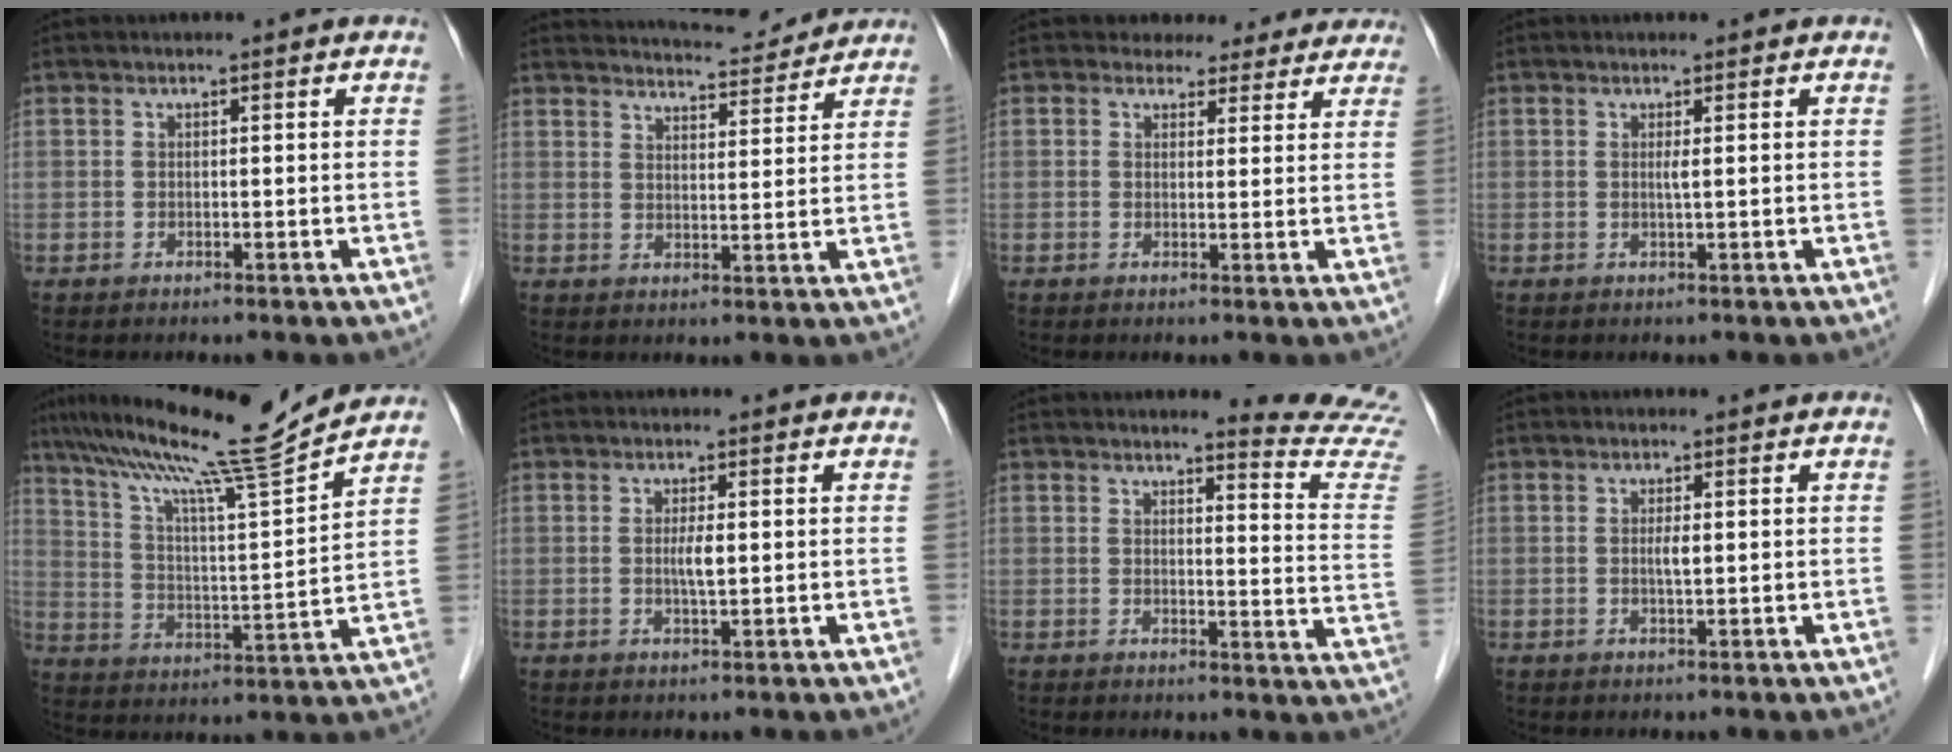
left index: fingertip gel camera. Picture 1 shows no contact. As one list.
[{"total": 8.7, "force": [8.6, 0.9, 1.2], "torque": [-0.021, 0.006, 0.115]}, {"total": 7.8, "force": [6.9, 3.7, 0.7], "torque": [0.018, 0.005, 0.061]}, {"total": 0.8, "force": [0.2, -0.2, 0.8], "torque": [-0.018, -0.001, 0.003]}, {"total": 16.7, "force": [14.5, -2.0, 8.1], "torque": [-0.144, -0.012, 0.232]}, {"total": 2.3, "force": [0.1, 0.3, 2.2], "torque": [-0.045, -0.002, 0.002]}, {"total": 11.0, "force": [10.8, -1.5, 1.2], "torque": [-0.009, -0.119, 0.097]}, {"total": 1.5, "force": [0.1, 0.2, 1.5], "torque": [-0.030, 0.000, 0.002]}]